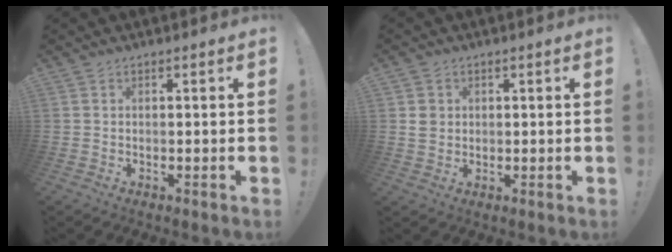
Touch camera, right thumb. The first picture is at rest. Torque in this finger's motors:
{"motor_torque": [-0.16, 0.23, 0.26, 0.10, -0.07]}